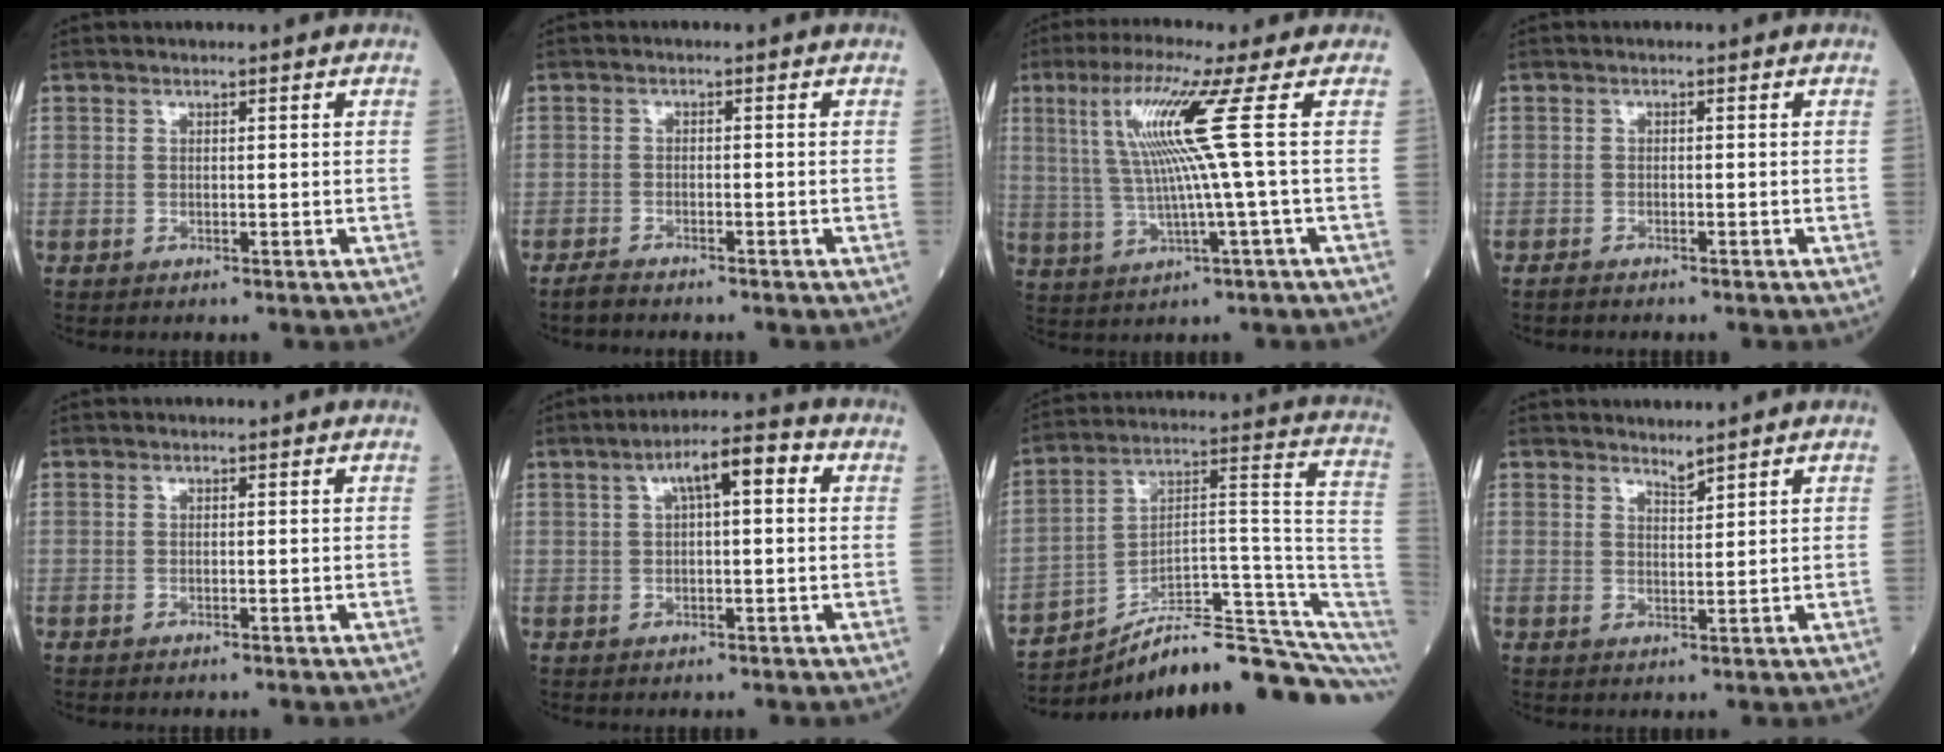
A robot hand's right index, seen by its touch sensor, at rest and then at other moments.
{"total": 3.6, "force": [-3.1, 1.0, 1.4], "torque": [-0.038, -0.008, -0.051]}
{"total": 10.8, "force": [2.4, -2.1, 10.3], "torque": [-0.200, 0.012, 0.052]}
{"total": 2.8, "force": [-2.4, 1.0, 1.2], "torque": [-0.031, -0.007, -0.032]}
{"total": 0.0}
{"total": 8.1, "force": [2.5, 2.5, 7.2], "torque": [-0.132, 0.037, 0.039]}
{"total": 22.7, "force": [-16.4, 3.3, 15.4], "torque": [-0.177, 0.057, -0.246]}
{"total": 2.9, "force": [2.8, -0.1, 0.6], "torque": [-0.018, -0.011, 0.061]}